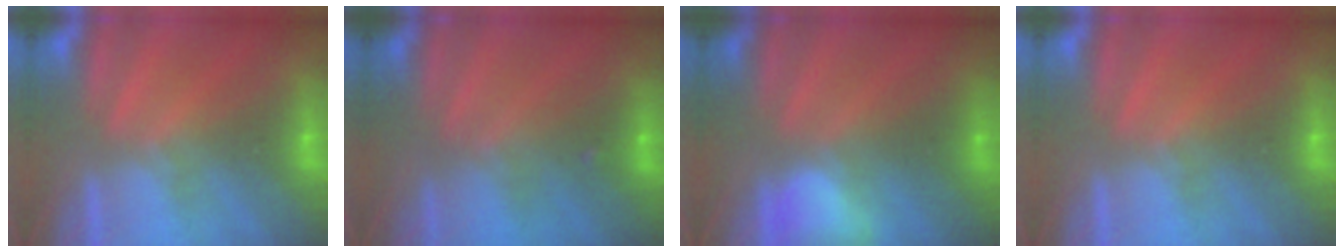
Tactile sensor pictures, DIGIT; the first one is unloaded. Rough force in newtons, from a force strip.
{"total": 2.1}
{"total": 2.7}
{"total": 0.0}